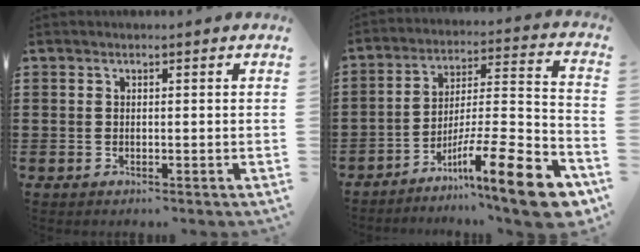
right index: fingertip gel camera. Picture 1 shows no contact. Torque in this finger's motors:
{"motor_torque": [1.97, -0.17, 1.04, 0.09]}